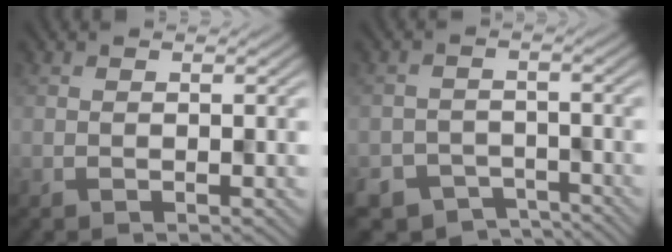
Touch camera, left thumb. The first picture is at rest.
{"total": 6.1, "force": [-4.9, 3.5, 1.2], "torque": [-0.013, -0.013, -0.065]}